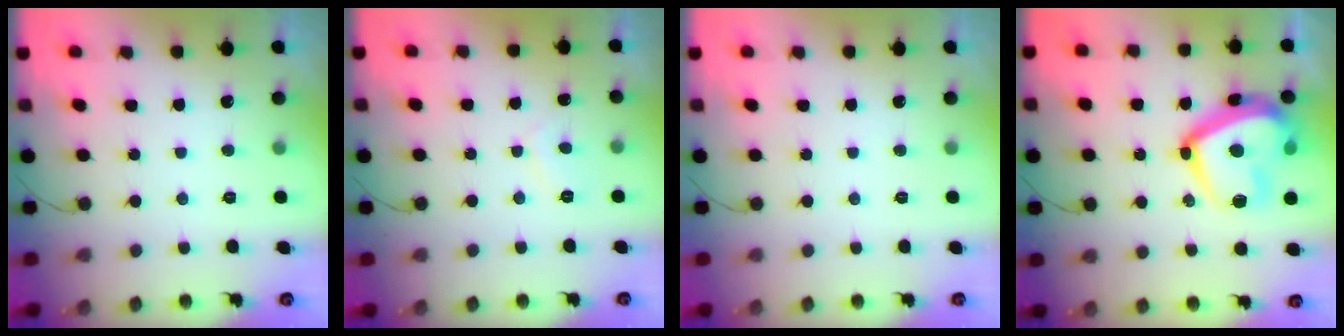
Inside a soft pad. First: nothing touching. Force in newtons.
{"total": 2.2, "press": 2.1, "slide": 0.7}
{"total": 0.0}
{"total": 20.5, "press": 20.4, "slide": 1.7}